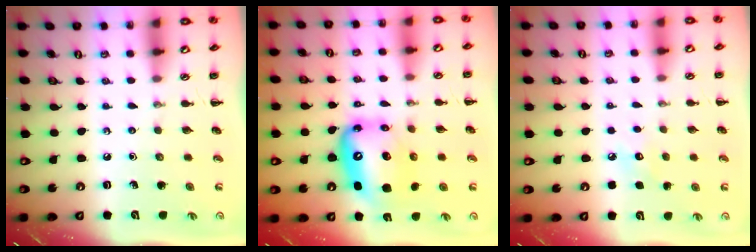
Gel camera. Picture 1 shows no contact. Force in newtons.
{"total": 12.9, "press": 12.4, "slide": 3.5}
{"total": 5.9, "press": 5.6, "slide": 1.7}